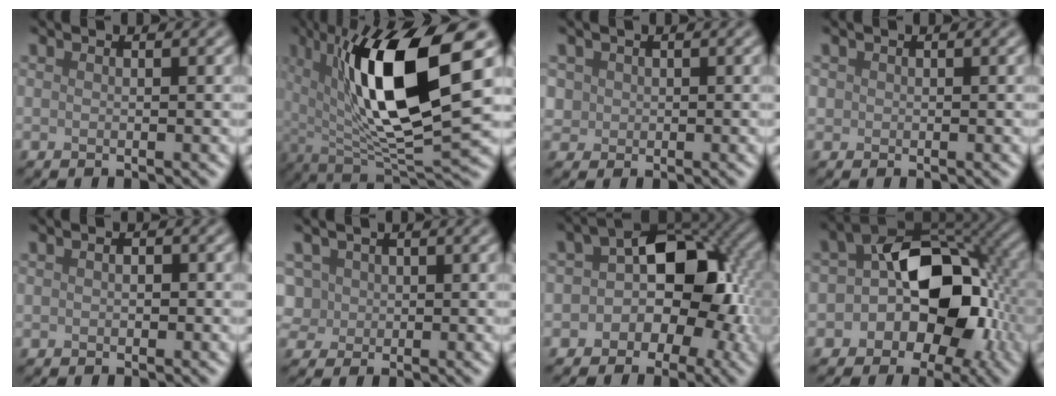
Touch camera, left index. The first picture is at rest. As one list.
[{"total": 13.0, "force": [3.4, 3.8, 12.0], "torque": [-0.206, -0.006, 0.065]}, {"total": 1.2, "force": [0.2, 1.1, 0.1], "torque": [0.004, -0.004, 0.008]}, {"total": 0.5, "force": [0.1, 0.5, 0.1], "torque": [0.004, 0.000, 0.000]}, {"total": 0.6, "force": [-0.1, 0.5, 0.4], "torque": [-0.005, -0.003, -0.003]}, {"total": 3.8, "force": [0.6, 3.5, 1.3], "torque": [-0.023, 0.024, 0.004]}, {"total": 8.2, "force": [-1.0, 5.7, 5.8], "torque": [-0.019, 0.019, -0.029]}, {"total": 11.4, "force": [-1.7, 7.7, 8.3], "torque": [-0.103, 0.005, -0.038]}]